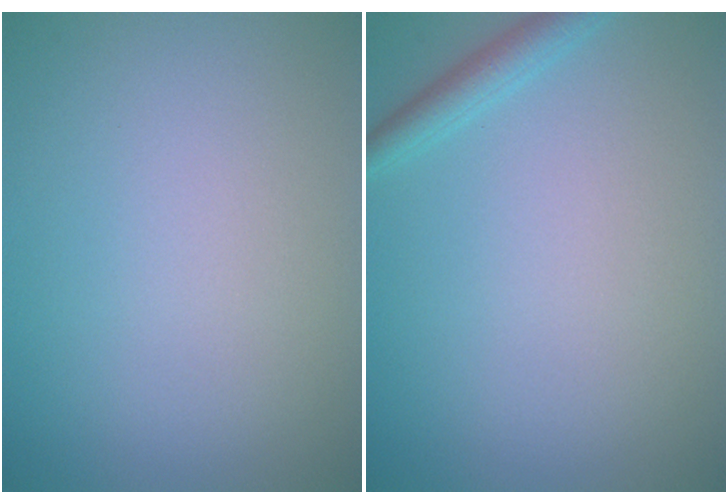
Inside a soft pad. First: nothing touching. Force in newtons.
{"total": 1.8, "press": 1.8, "slide": 0.1}